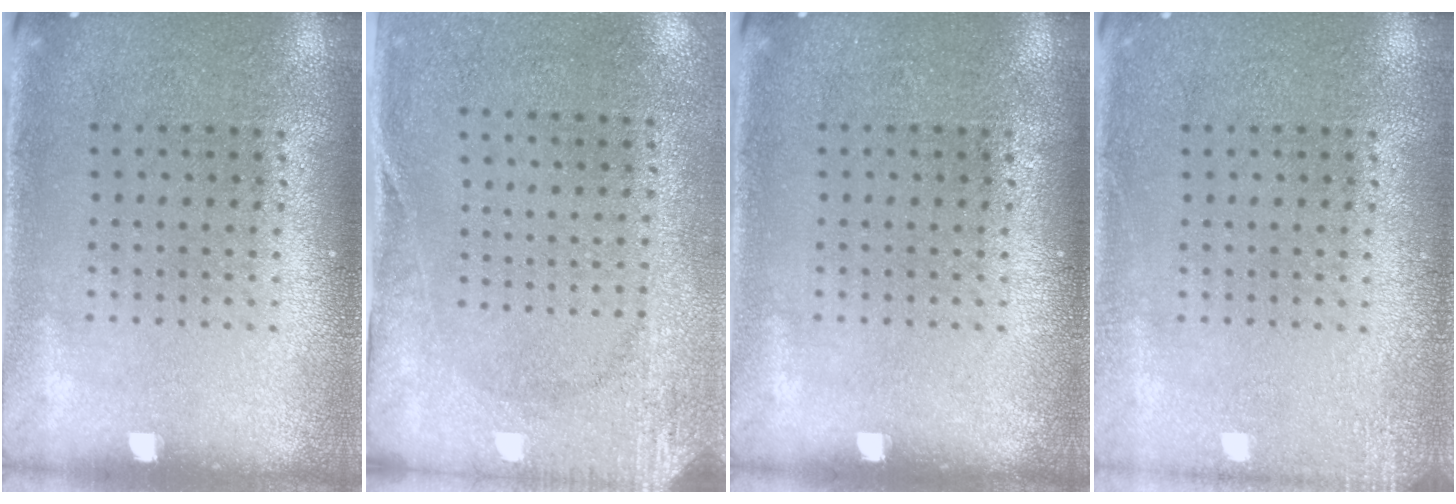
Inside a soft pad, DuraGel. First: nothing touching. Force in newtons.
{"total": 2.7, "press": 2.1, "slide": 1.7}
{"total": 0.0}
{"total": 1.5, "press": 1.5, "slide": 0.3}